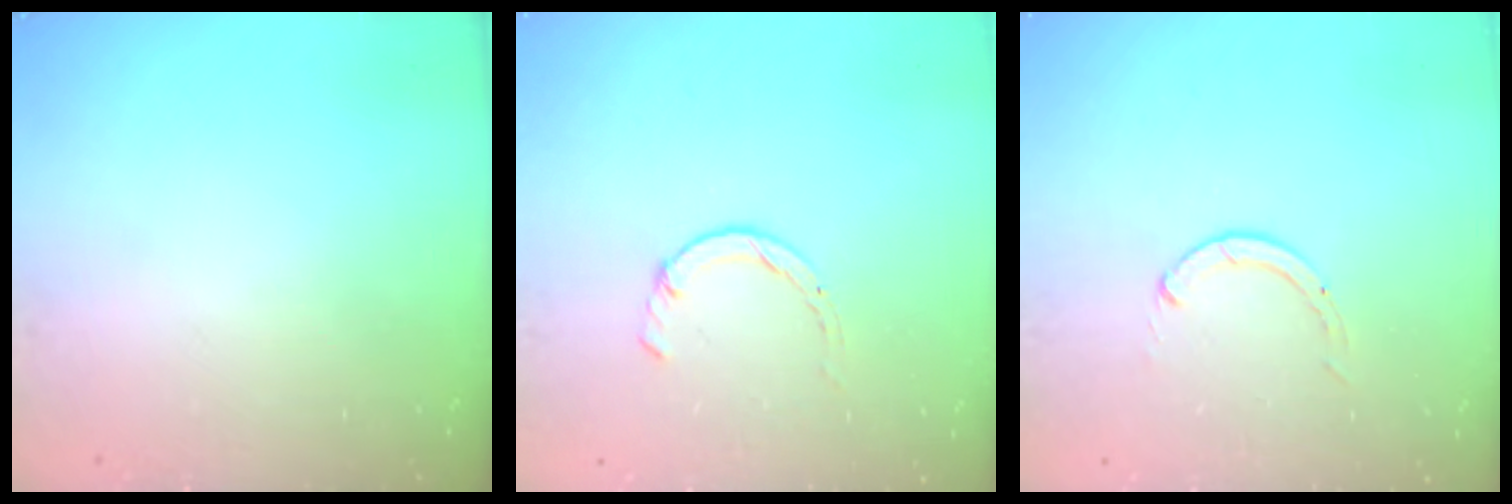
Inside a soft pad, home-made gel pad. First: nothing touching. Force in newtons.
{"total": 1.7, "press": 1.7, "slide": 0.3}
{"total": 0.0}